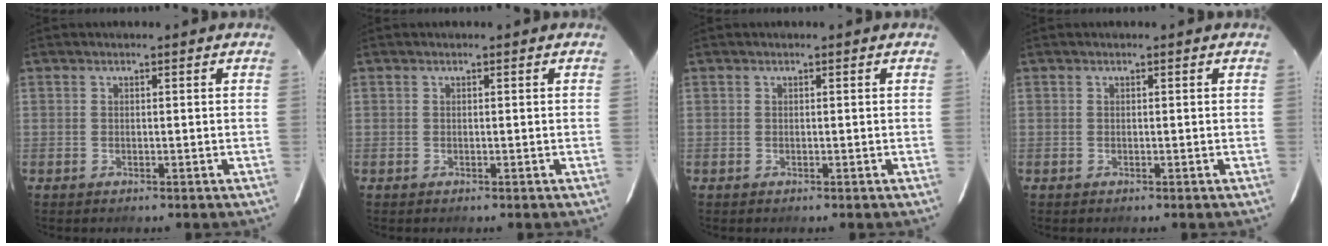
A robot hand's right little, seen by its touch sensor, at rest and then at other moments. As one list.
[{"total": 0.0}, {"total": 0.0}, {"total": 0.0}]